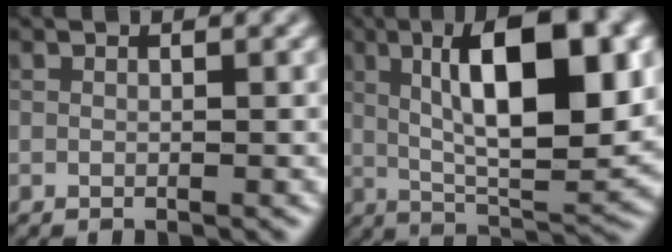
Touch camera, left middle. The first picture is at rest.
{"total": 12.3, "force": [2.6, 4.3, 11.2], "torque": [-0.163, 0.005, 0.043]}